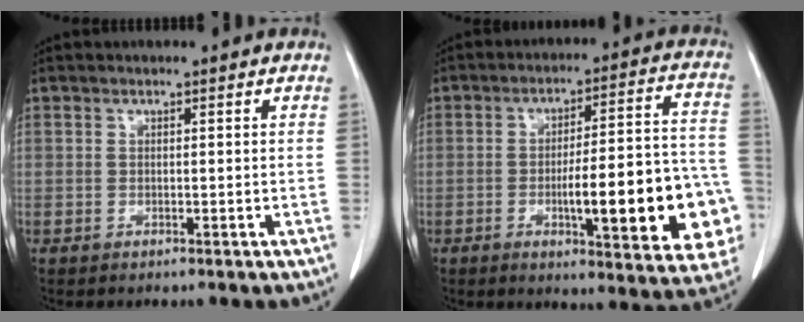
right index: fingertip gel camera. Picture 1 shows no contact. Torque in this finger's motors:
{"motor_torque": [1.89, -0.25, 0.53, 0.20]}